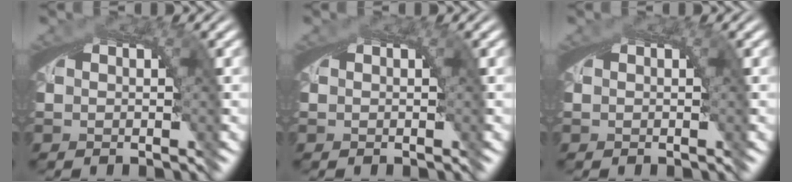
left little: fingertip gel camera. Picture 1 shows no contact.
{"total": 0.0}
{"total": 0.0}